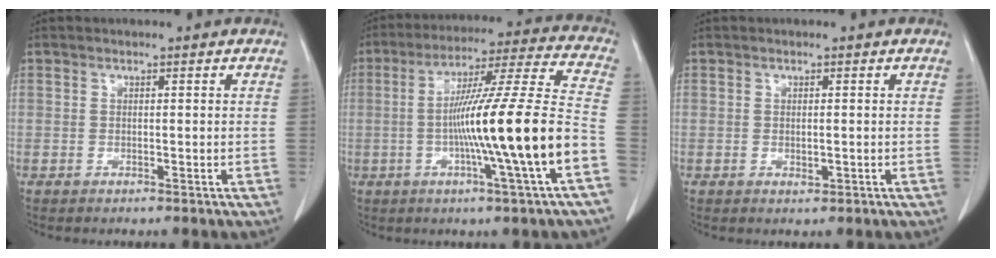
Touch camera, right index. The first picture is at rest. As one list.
[{"total": 19.2, "force": [-4.5, -1.7, 18.5], "torque": [-0.298, -0.001, -0.083]}, {"total": 1.0, "force": [-0.2, 0.4, 0.9], "torque": [-0.016, -0.003, 0.000]}]